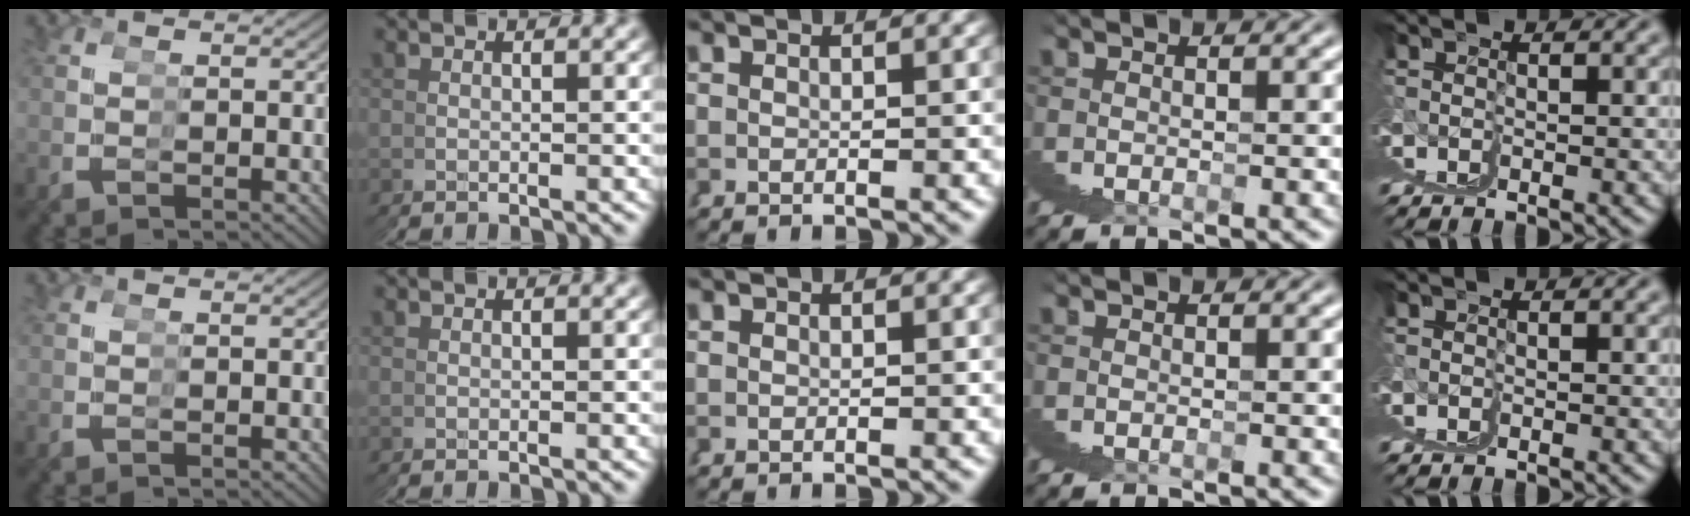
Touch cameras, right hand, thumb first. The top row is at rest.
{}